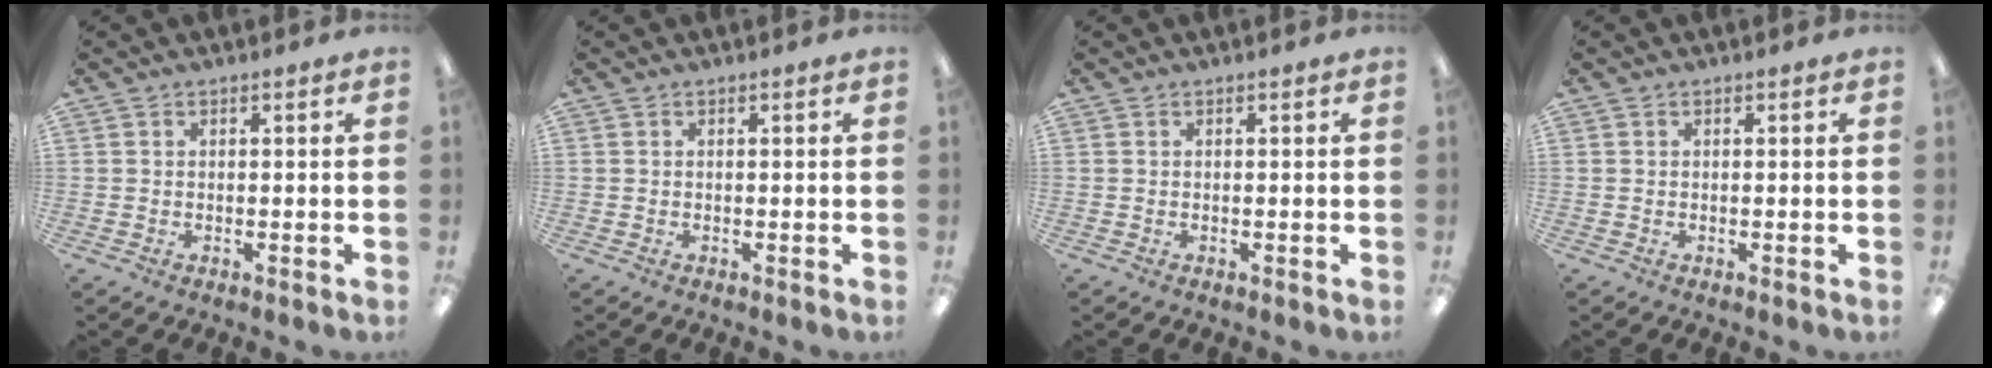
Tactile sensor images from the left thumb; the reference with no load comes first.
{"total": 0.0}
{"total": 0.0}
{"total": 0.0}